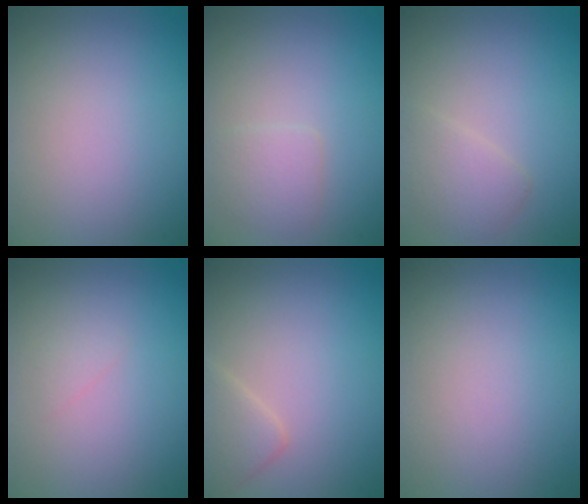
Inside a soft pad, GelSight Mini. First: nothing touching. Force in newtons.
{"total": 1.8, "press": 1.8, "slide": 0.1}
{"total": 2.1, "press": 2.1, "slide": 0.1}
{"total": 0.6, "press": 0.6, "slide": 0.0}
{"total": 2.2, "press": 2.2, "slide": 0.2}
{"total": 0.0}